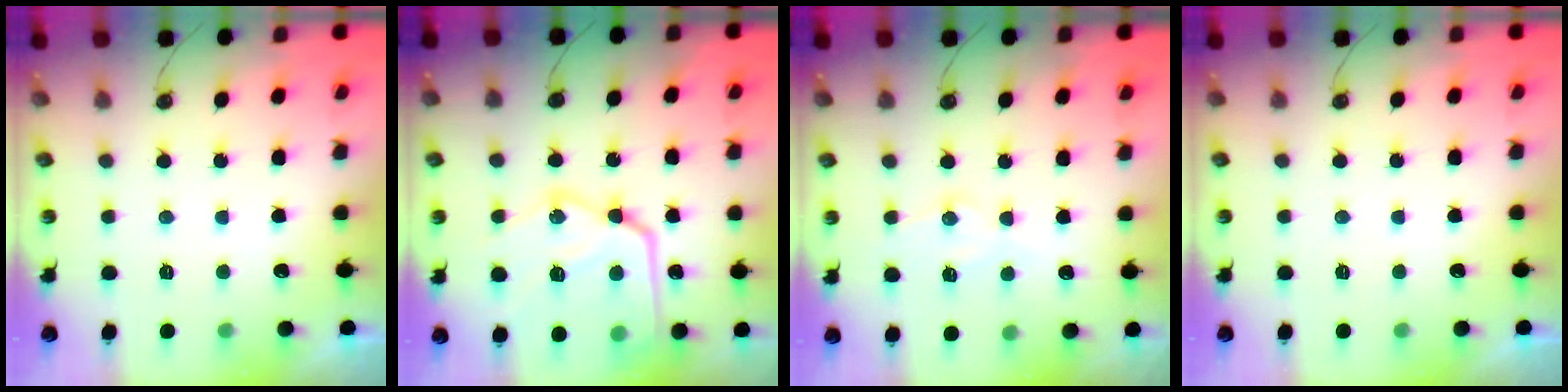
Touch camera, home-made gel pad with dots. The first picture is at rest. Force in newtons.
{"total": 22.4, "press": 22.3, "slide": 1.9}
{"total": 10.7, "press": 10.7, "slide": 1.1}
{"total": 0.0}